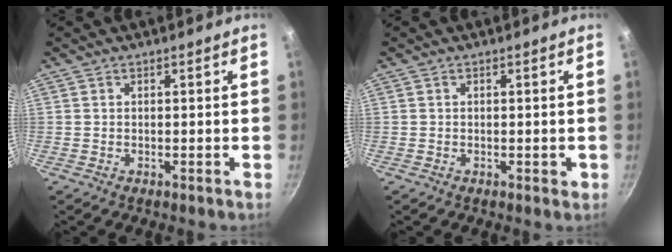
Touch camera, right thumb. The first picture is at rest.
{"total": 1.5, "force": [-0.2, 1.0, 1.1], "torque": [-0.010, 0.003, -0.001]}